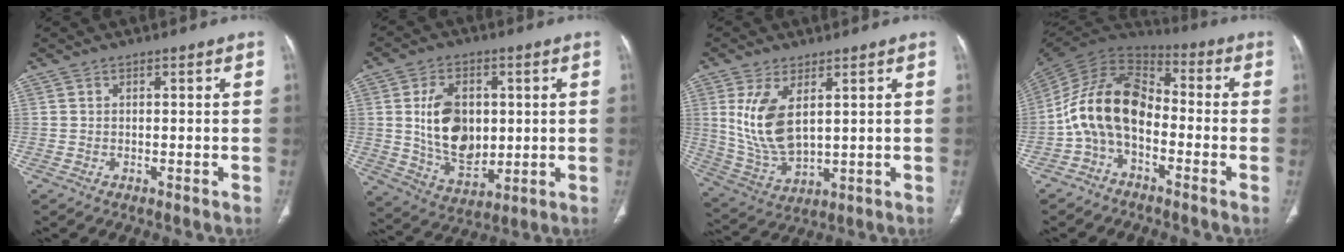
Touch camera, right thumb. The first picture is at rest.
{"total": 13.9, "force": [1.5, 9.2, 10.4], "torque": [-0.148, -0.016, 0.039]}
{"total": 11.8, "force": [3.4, 6.0, 9.6], "torque": [-0.191, -0.019, 0.084]}
{"total": 14.7, "force": [-3.3, 9.1, 11.0], "torque": [-0.202, 0.066, -0.073]}